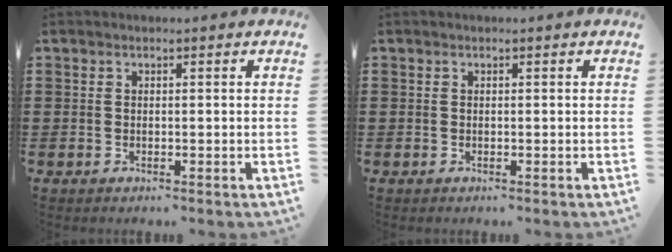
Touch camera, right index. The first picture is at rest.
{"total": 0.0}